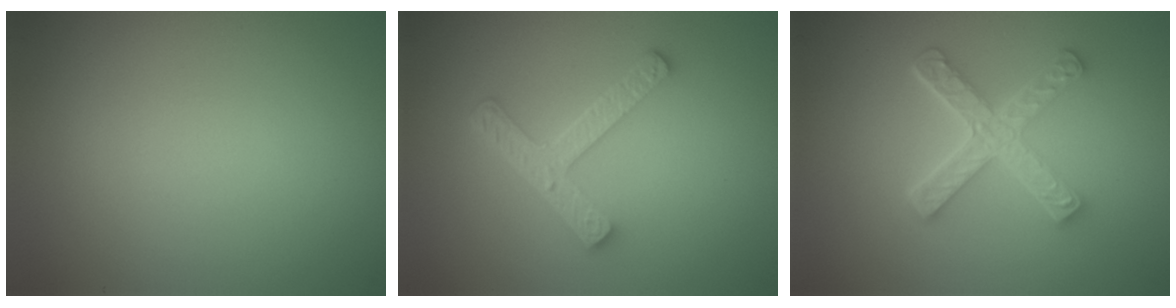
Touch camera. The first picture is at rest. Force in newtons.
{"total": 4.3, "press": 3.2, "slide": 2.8}
{"total": 5.2, "press": 3.7, "slide": 3.6}